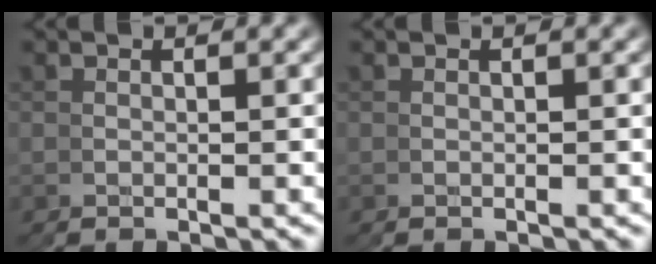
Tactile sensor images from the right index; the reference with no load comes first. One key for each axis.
{"total": 0.0}